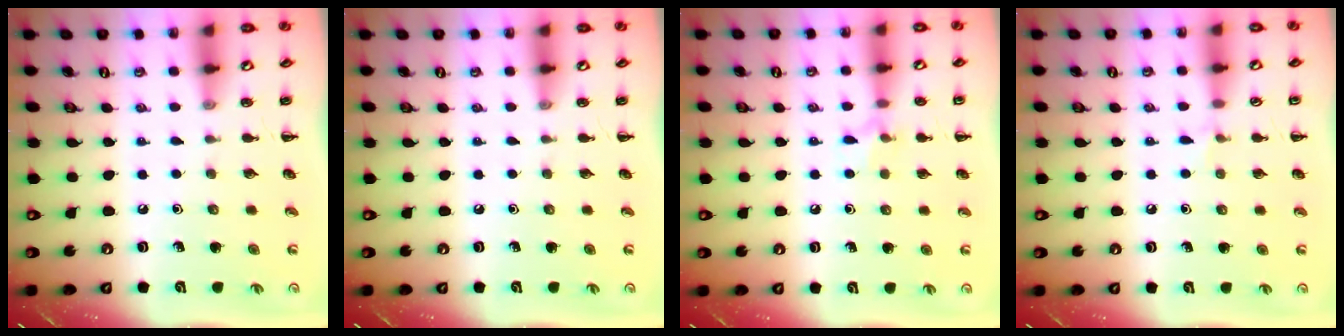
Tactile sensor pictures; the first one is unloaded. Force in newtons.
{"total": 0.0}
{"total": 6.5, "press": 6.2, "slide": 2.0}
{"total": 4.4, "press": 4.1, "slide": 1.6}